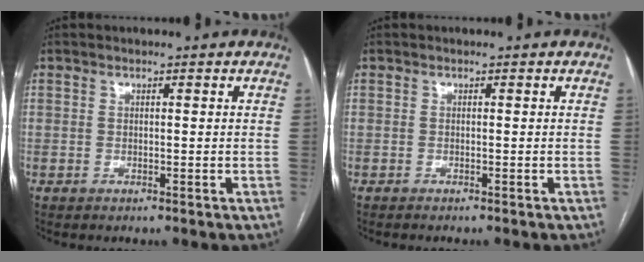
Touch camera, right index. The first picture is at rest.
{"total": 1.8, "force": [-1.6, 0.0, 0.8], "torque": [-0.008, -0.001, -0.019]}